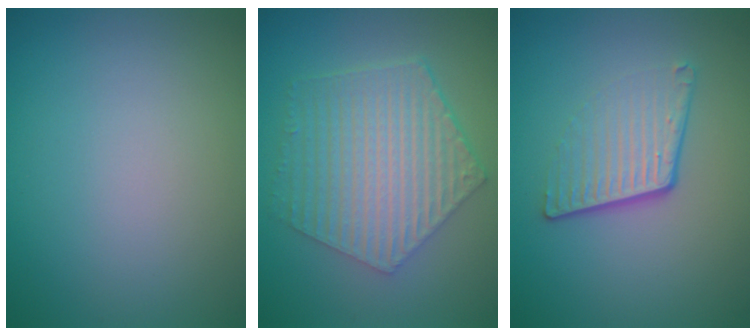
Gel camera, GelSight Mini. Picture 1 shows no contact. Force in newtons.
{"total": 6.7, "press": 4.9, "slide": 4.6}
{"total": 4.0, "press": 2.6, "slide": 3.1}